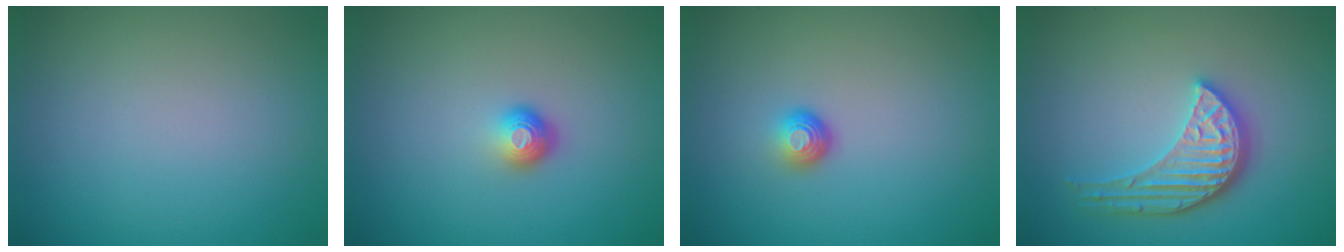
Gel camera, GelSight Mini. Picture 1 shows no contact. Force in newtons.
{"total": 1.8, "press": 1.2, "slide": 1.3}
{"total": 1.8, "press": 1.1, "slide": 1.4}
{"total": 4.3, "press": 3.6, "slide": 2.4}